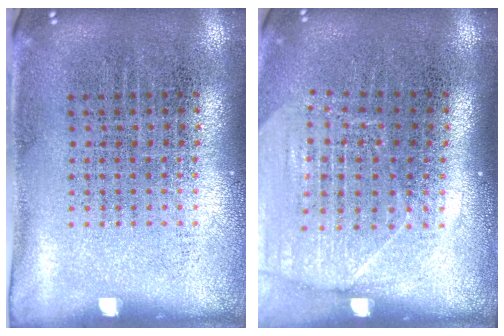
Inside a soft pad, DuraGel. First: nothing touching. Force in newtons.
{"total": 1.7, "press": 1.5, "slide": 0.8}